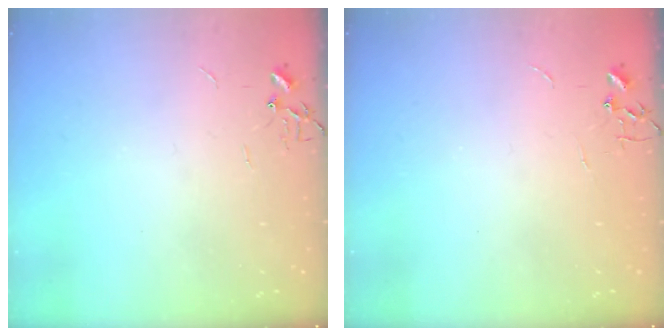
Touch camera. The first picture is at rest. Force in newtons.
{"total": 0.0}